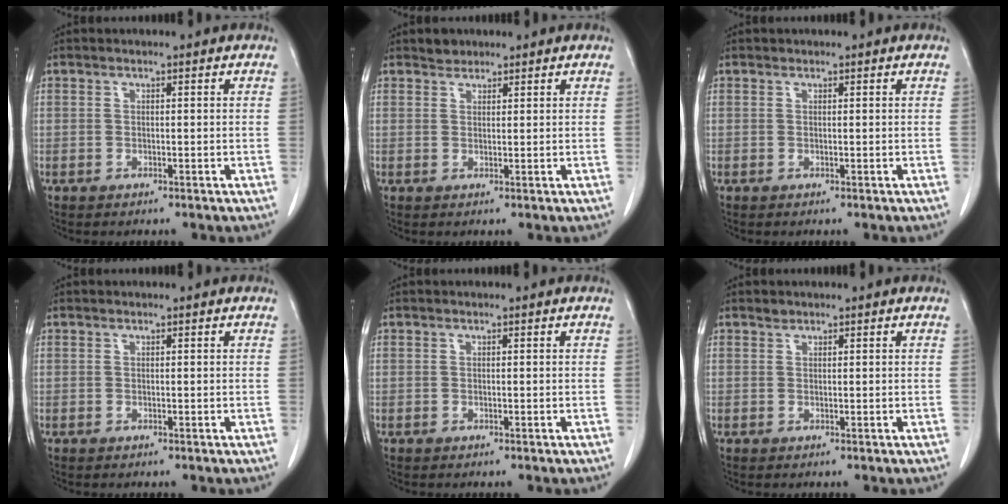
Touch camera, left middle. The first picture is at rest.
{"total": 1.5, "force": [1.3, 0.8, 0.1], "torque": [-0.001, 0.000, 0.020]}
{"total": 0.0}
{"total": 0.0}
{"total": 0.0}
{"total": 0.7, "force": [0.6, 0.2, 0.0], "torque": [0.000, -0.002, 0.009]}